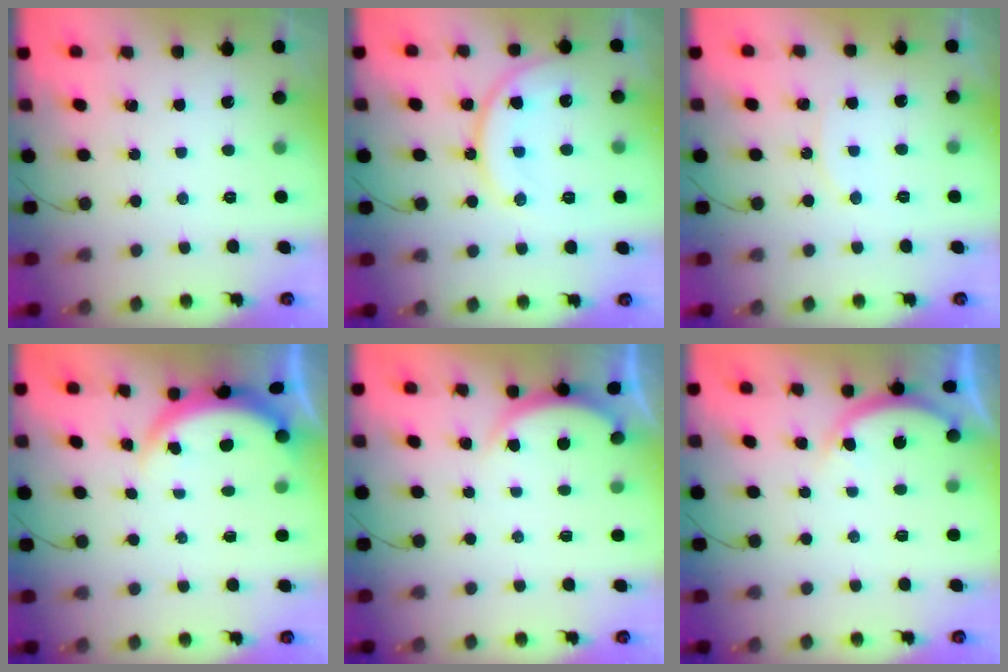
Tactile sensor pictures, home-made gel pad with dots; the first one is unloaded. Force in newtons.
{"total": 12.9, "press": 12.9, "slide": 0.4}
{"total": 5.6, "press": 5.6, "slide": 0.5}
{"total": 3.9, "press": 3.6, "slide": 1.5}
{"total": 2.1, "press": 2.0, "slide": 0.5}
{"total": 4.4, "press": 4.3, "slide": 0.7}